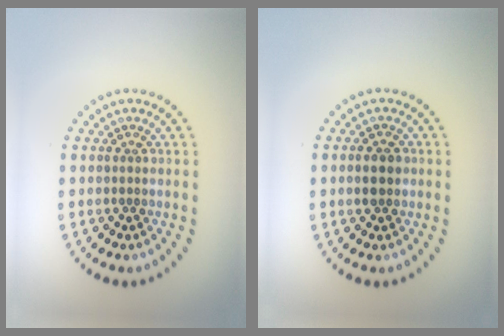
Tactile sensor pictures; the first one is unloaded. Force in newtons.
{"total": 1.6, "press": 1.6, "slide": 0.2}